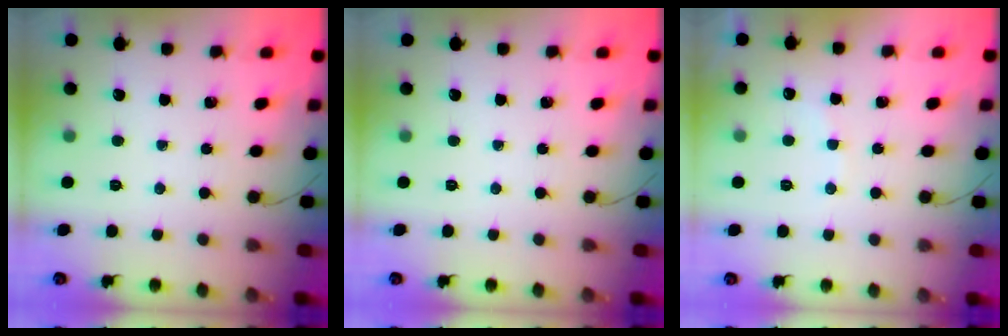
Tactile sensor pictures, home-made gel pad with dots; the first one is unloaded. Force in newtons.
{"total": 0.0}
{"total": 5.3, "press": 5.3, "slide": 0.8}